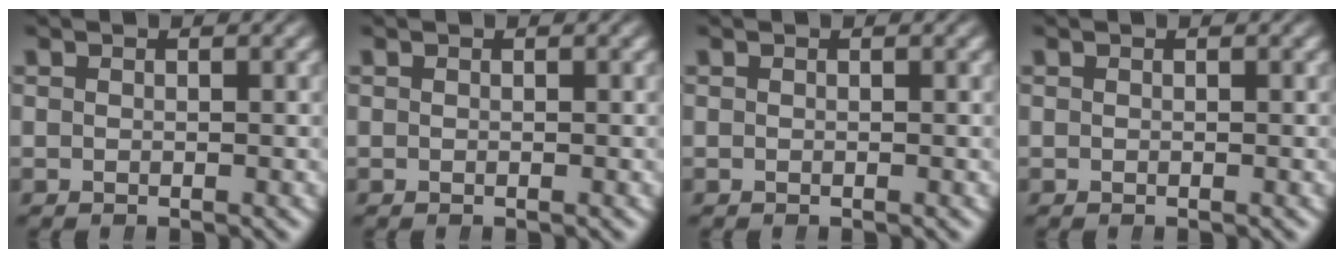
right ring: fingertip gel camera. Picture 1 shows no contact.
{"total": 0.0}
{"total": 0.0}
{"total": 0.0}